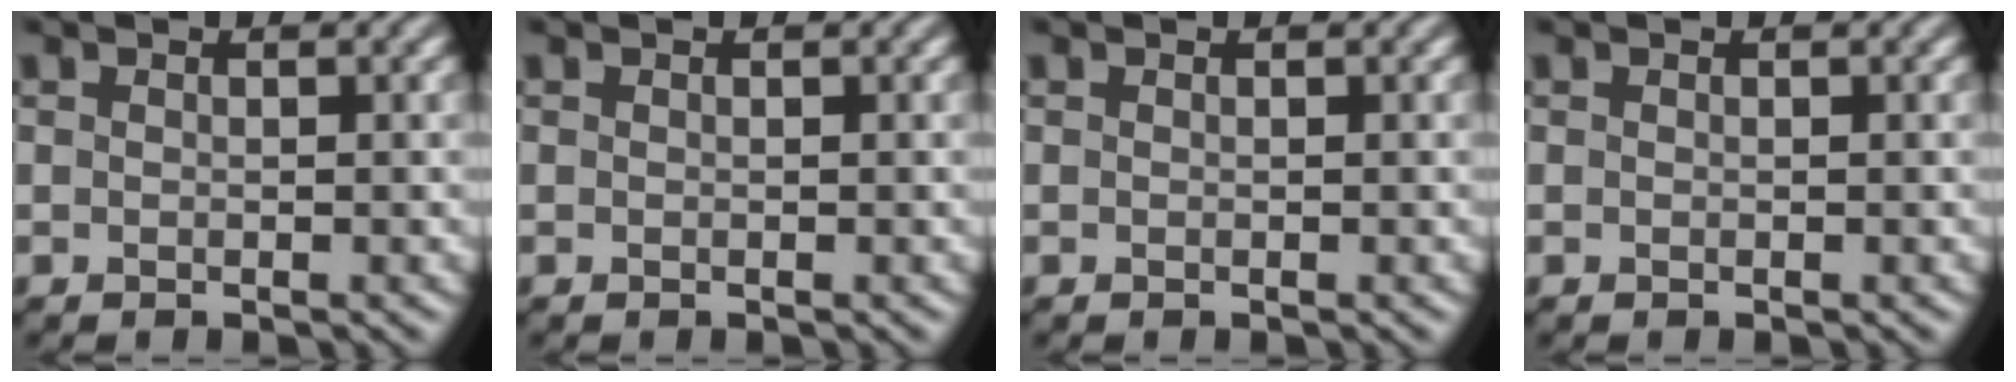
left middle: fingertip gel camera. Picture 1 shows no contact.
{"total": 0.0}
{"total": 0.0}
{"total": 0.0}